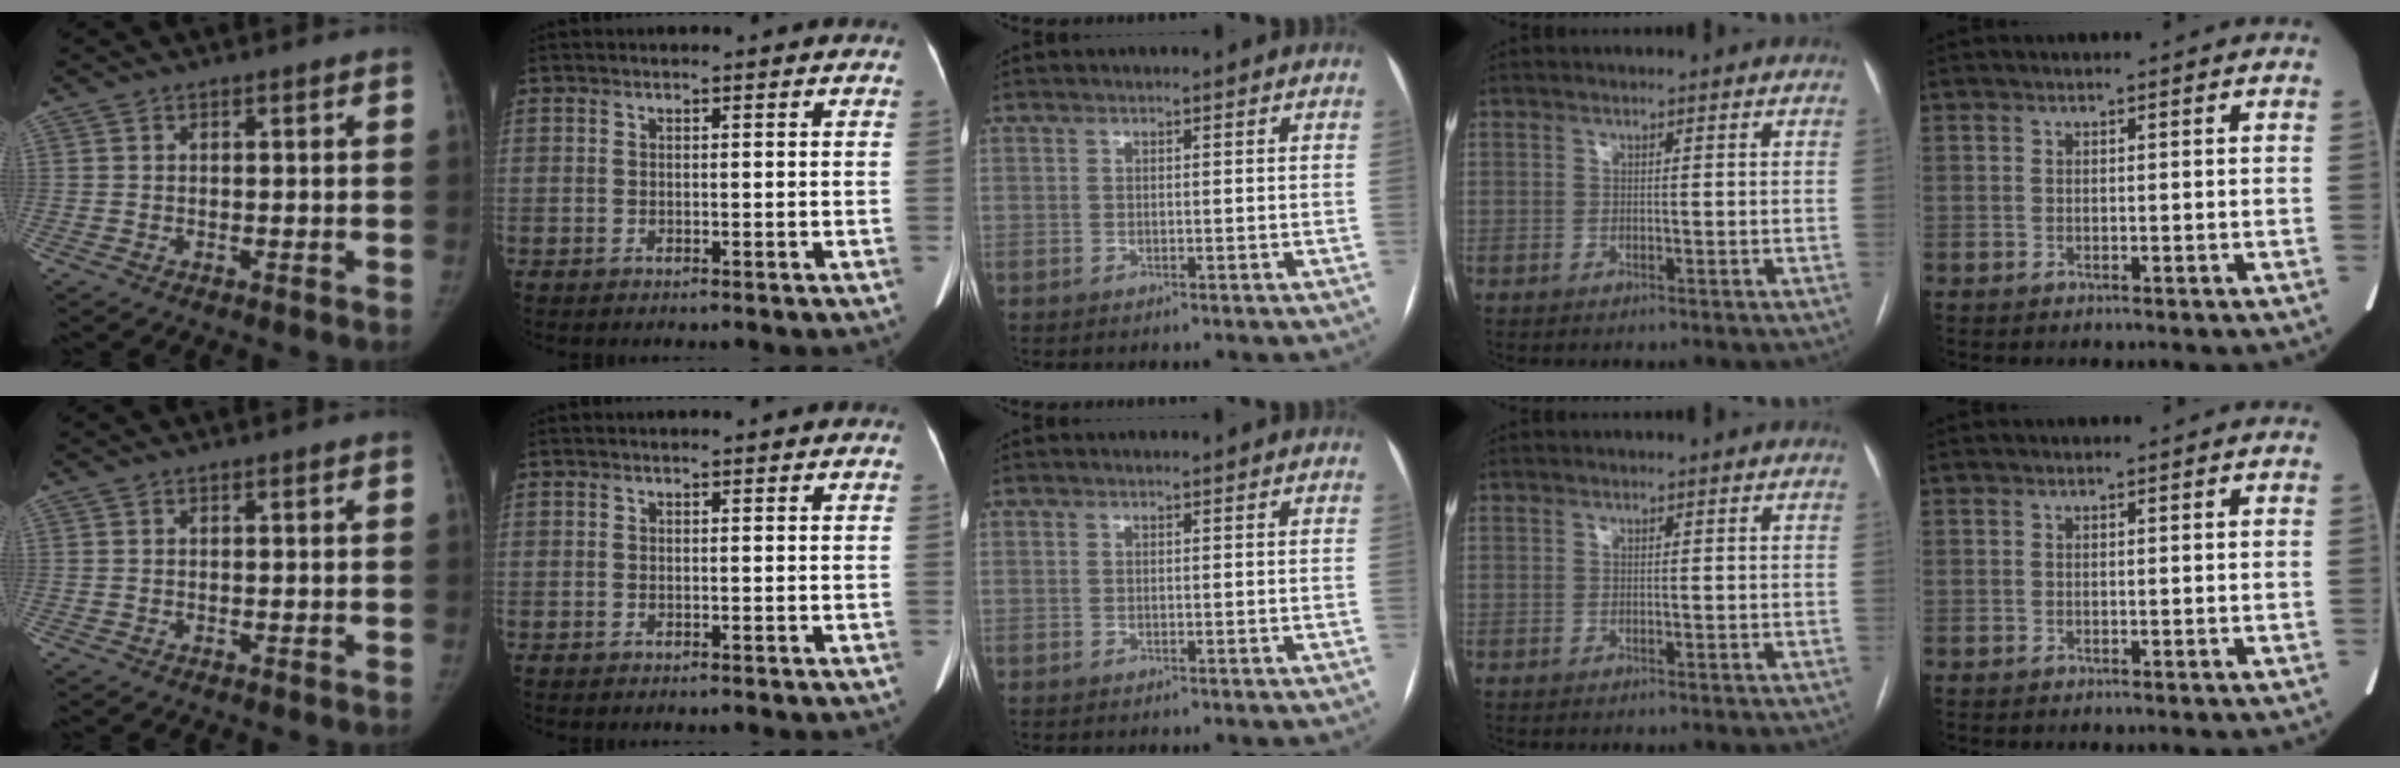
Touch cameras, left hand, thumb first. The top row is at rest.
{}